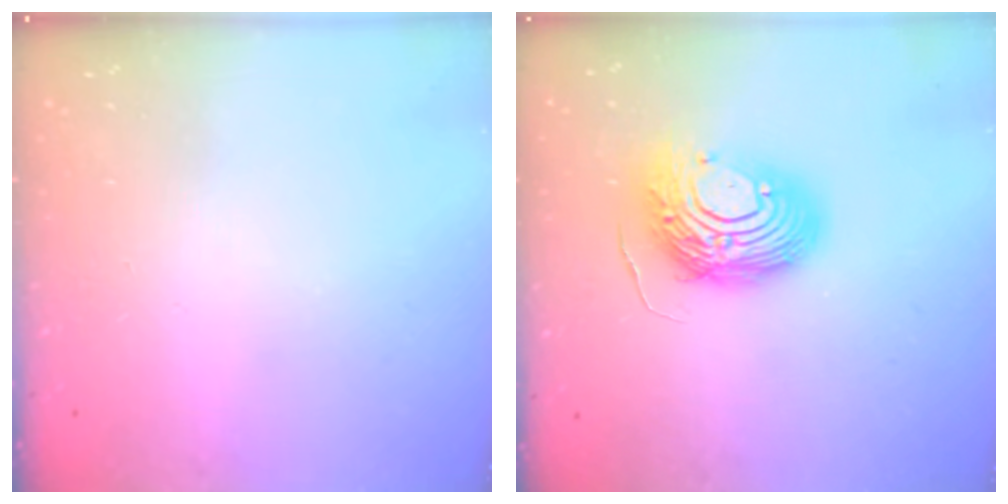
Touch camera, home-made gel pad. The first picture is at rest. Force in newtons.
{"total": 13.3, "press": 13.2, "slide": 1.2}